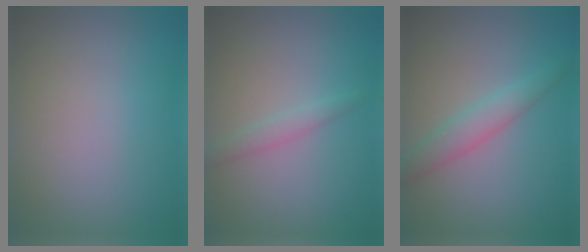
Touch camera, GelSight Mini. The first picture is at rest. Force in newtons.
{"total": 1.4, "press": 1.4, "slide": 0.1}
{"total": 2.9, "press": 2.8, "slide": 0.1}